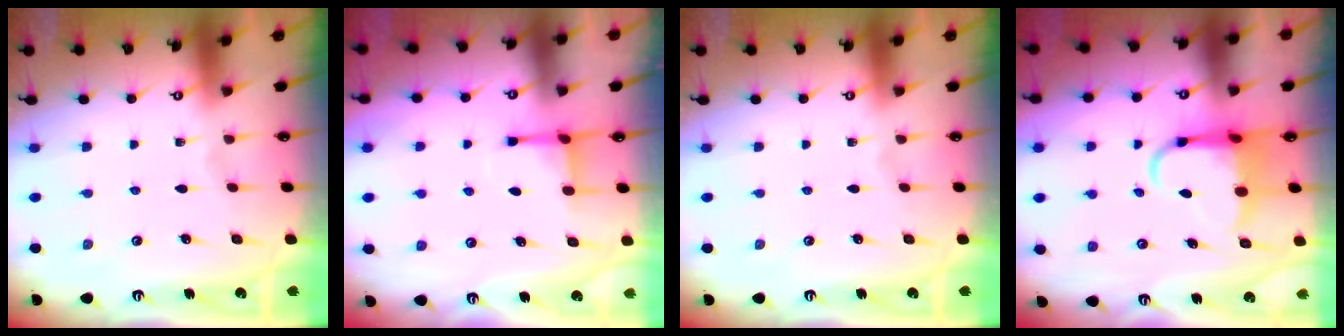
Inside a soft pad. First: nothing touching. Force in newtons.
{"total": 3.1, "press": 3.0, "slide": 0.8}
{"total": 0.0}
{"total": 6.8, "press": 6.6, "slide": 1.7}